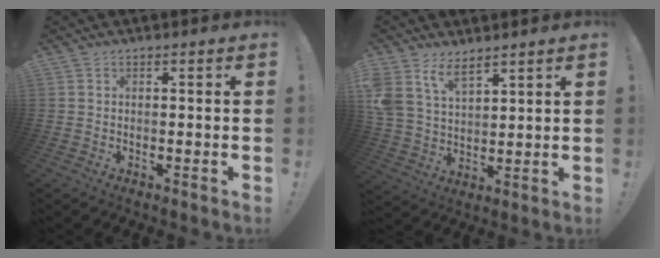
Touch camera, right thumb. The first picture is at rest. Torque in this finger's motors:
{"motor_torque": [0.43, 0.45, 0.34, 0.25, 0.17]}